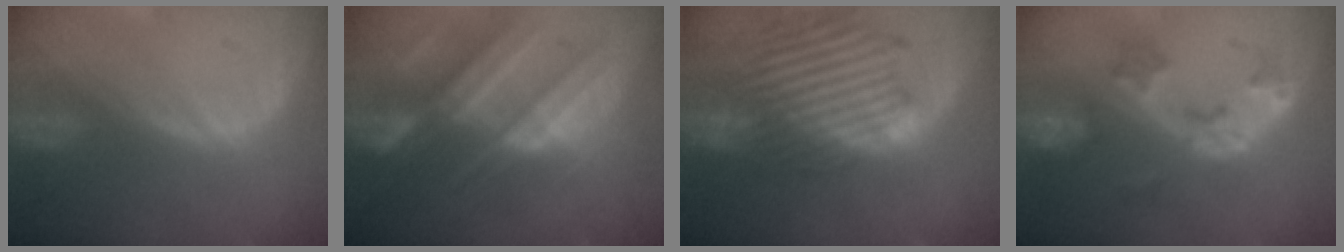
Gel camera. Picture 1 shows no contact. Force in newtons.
{"total": 11.0, "press": 9.8, "slide": 5.0}
{"total": 14.0, "press": 11.8, "slide": 7.4}
{"total": 5.8, "press": 5.8, "slide": 0.2}